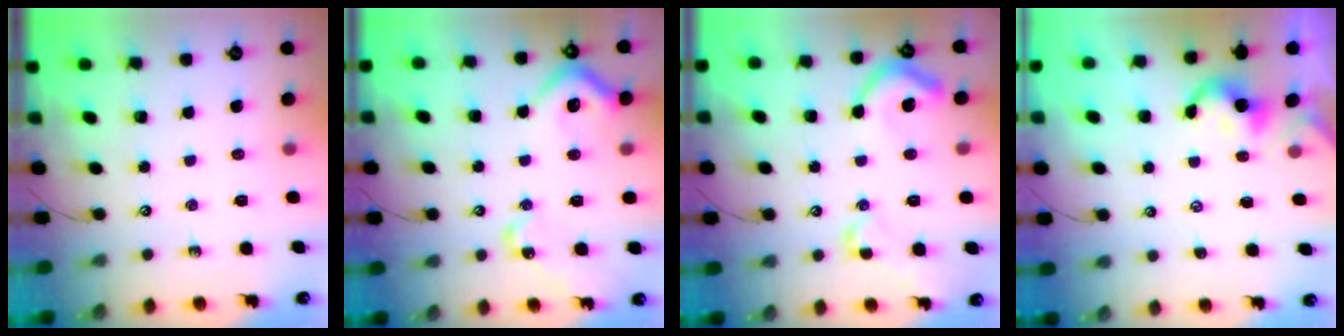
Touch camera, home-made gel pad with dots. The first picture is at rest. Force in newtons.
{"total": 10.7, "press": 10.7, "slide": 0.7}
{"total": 9.8, "press": 9.7, "slide": 1.3}
{"total": 0.7, "press": 0.7, "slide": 0.2}